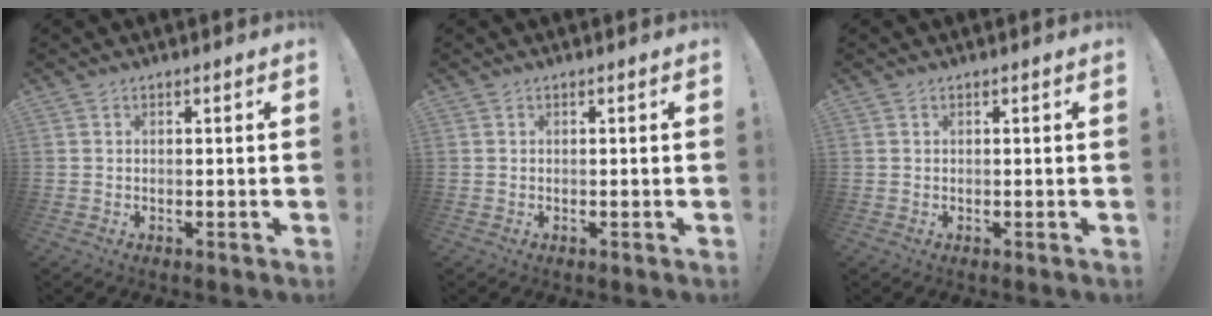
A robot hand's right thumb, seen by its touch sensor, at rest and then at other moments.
{"total": 0.0}
{"total": 0.0}